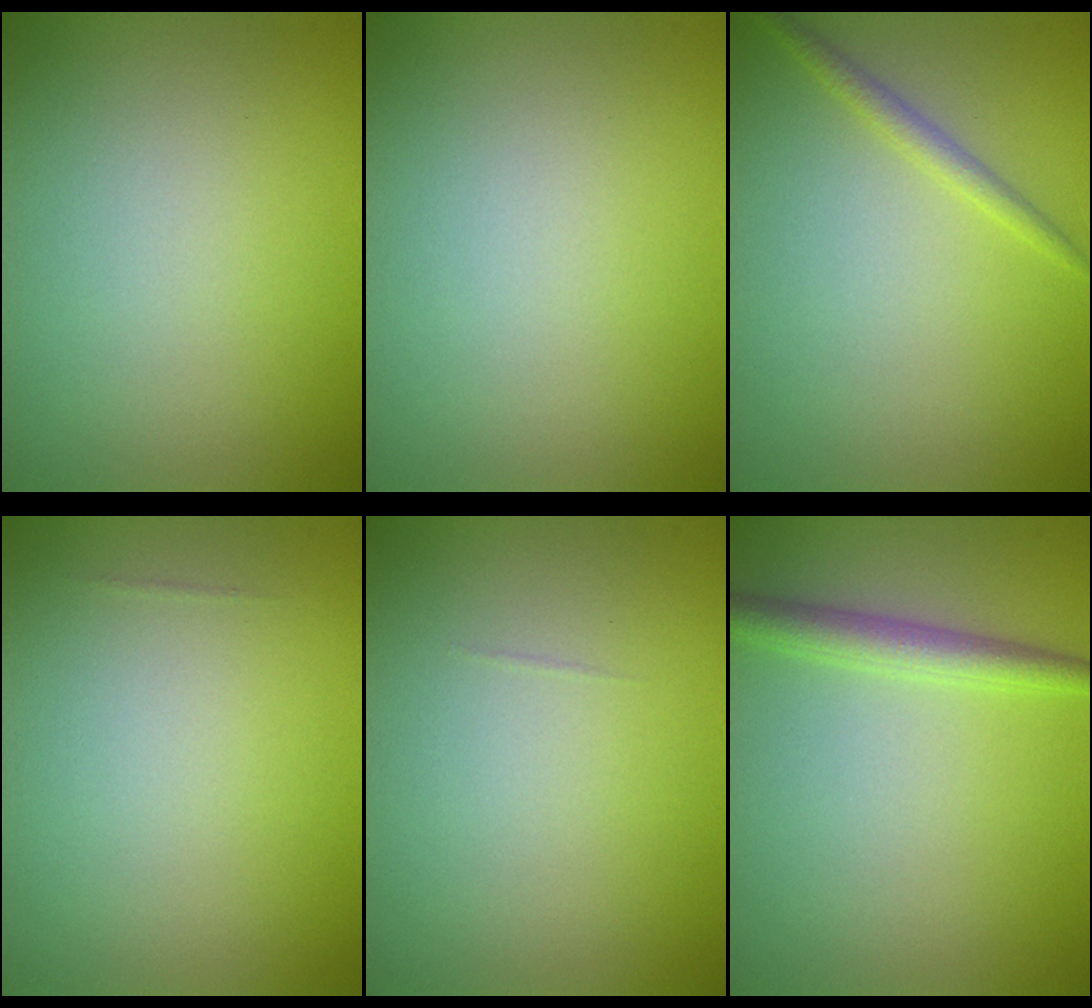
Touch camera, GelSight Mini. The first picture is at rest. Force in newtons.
{"total": 0.0}
{"total": 1.3, "press": 1.3, "slide": 0.0}
{"total": 0.0}
{"total": 0.0}
{"total": 2.5, "press": 2.5, "slide": 0.0}